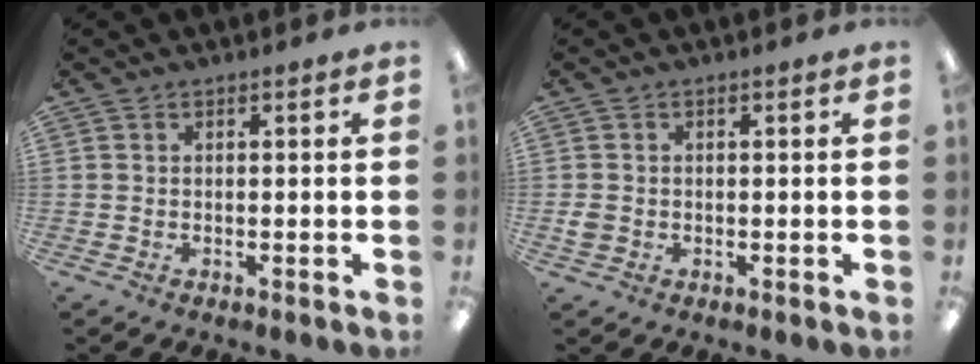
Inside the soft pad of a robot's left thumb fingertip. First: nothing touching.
{"total": 1.9, "force": [-0.1, 1.7, 0.8], "torque": [-0.006, 0.001, -0.004]}